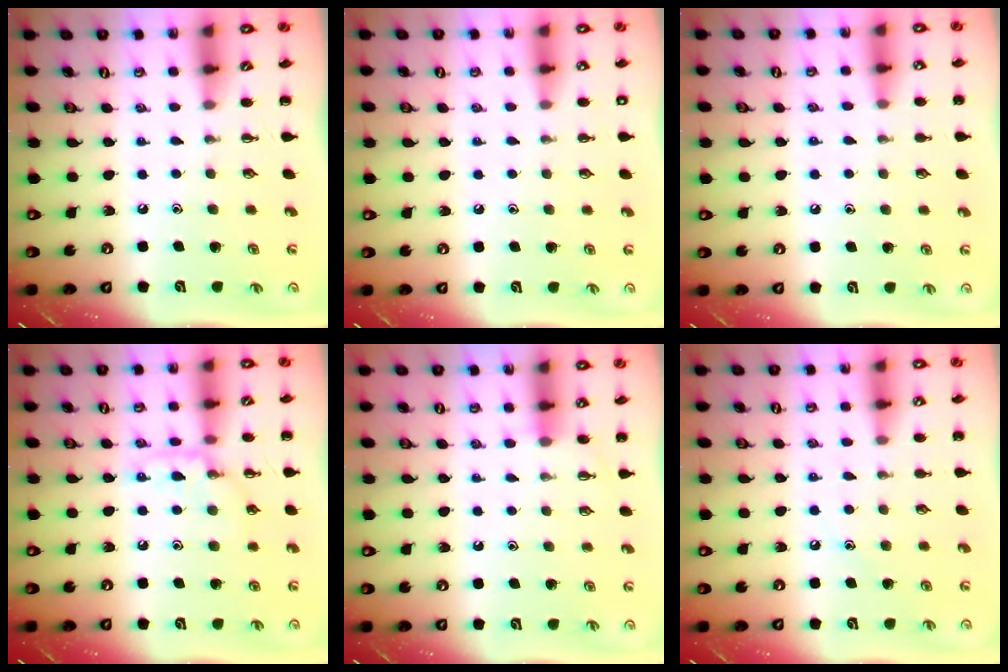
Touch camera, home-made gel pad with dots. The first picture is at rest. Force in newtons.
{"total": 1.4, "press": 1.4, "slide": 0.1}
{"total": 6.2, "press": 6.0, "slide": 1.8}
{"total": 10.3, "press": 10.3, "slide": 0.9}
{"total": 5.0, "press": 4.8, "slide": 1.4}
{"total": 8.5, "press": 8.4, "slide": 1.7}